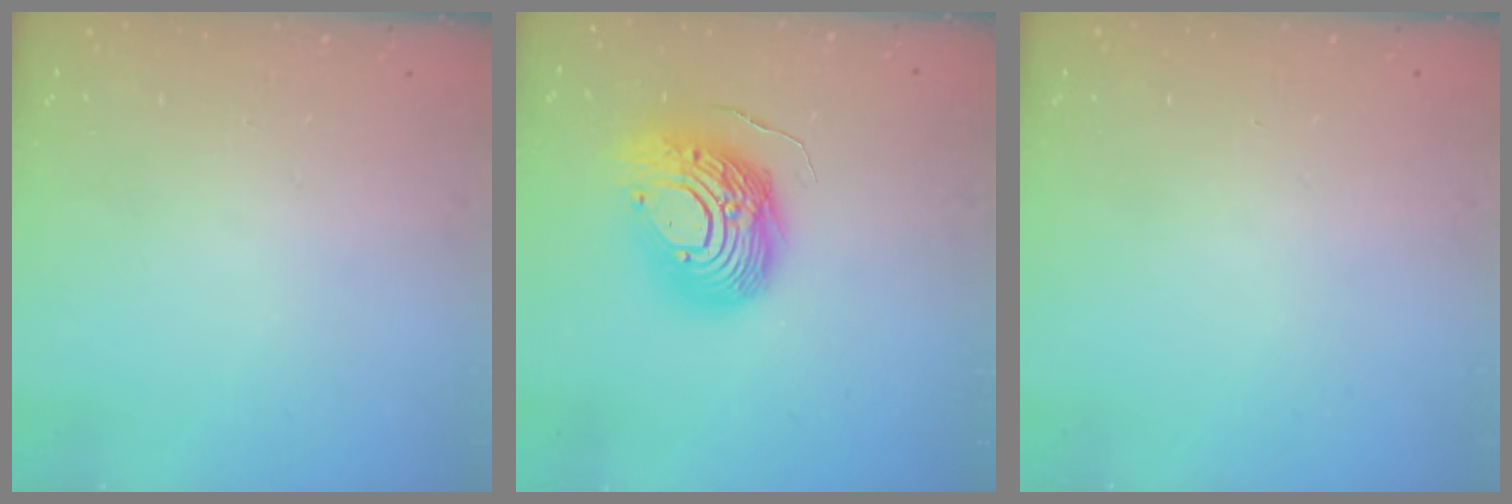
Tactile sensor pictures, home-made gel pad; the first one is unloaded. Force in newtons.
{"total": 16.1, "press": 16.1, "slide": 1.4}
{"total": 0.0}